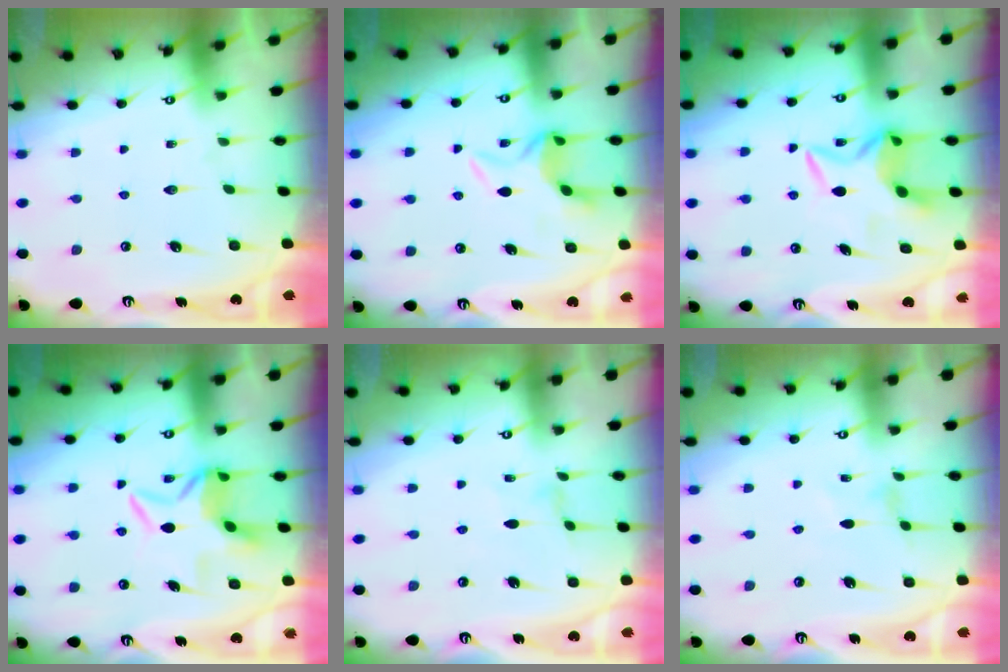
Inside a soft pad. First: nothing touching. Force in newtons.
{"total": 6.0, "press": 5.8, "slide": 1.6}
{"total": 6.7, "press": 6.7, "slide": 0.4}
{"total": 7.9, "press": 7.8, "slide": 1.1}
{"total": 1.5, "press": 1.5, "slide": 0.3}
{"total": 1.3, "press": 1.3, "slide": 0.3}